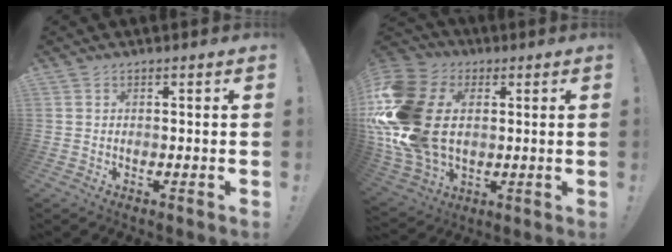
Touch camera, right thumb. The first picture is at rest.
{"total": 26.0, "force": [1.8, 18.5, 18.1], "torque": [-0.370, 0.004, 0.042]}